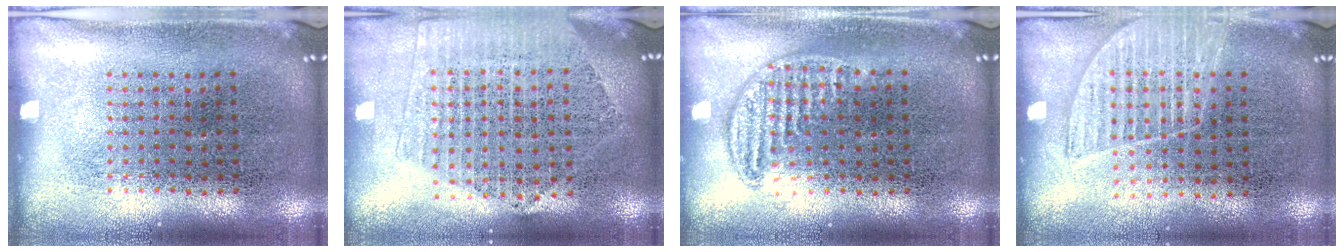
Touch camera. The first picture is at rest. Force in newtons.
{"total": 2.1, "press": 1.9, "slide": 0.8}
{"total": 0.8, "press": 0.8, "slide": 0.1}
{"total": 1.4, "press": 1.2, "slide": 0.6}